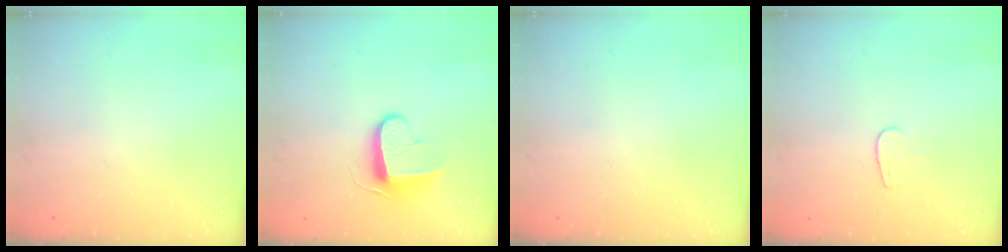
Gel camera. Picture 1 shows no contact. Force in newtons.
{"total": 9.3, "press": 9.3, "slide": 0.1}
{"total": 0.0}
{"total": 4.6, "press": 4.6, "slide": 0.2}